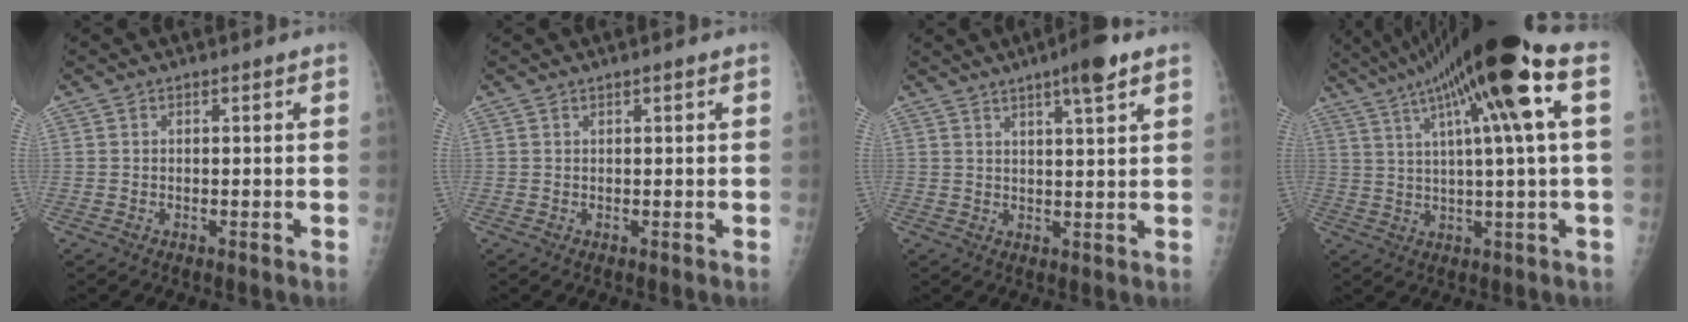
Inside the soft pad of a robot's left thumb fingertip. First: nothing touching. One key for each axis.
{"total": 0.5, "fx": 0.3, "fy": 0.0, "fz": 0.4, "tx": -0.006, "ty": 0.000, "tz": 0.005}
{"total": 6.7, "fx": 4.1, "fy": 0.9, "fz": 5.2, "tx": -0.079, "ty": -0.015, "tz": 0.062}
{"total": 19.7, "fx": 7.6, "fy": 1.6, "fz": 18.1, "tx": -0.311, "ty": 0.027, "tz": 0.120}